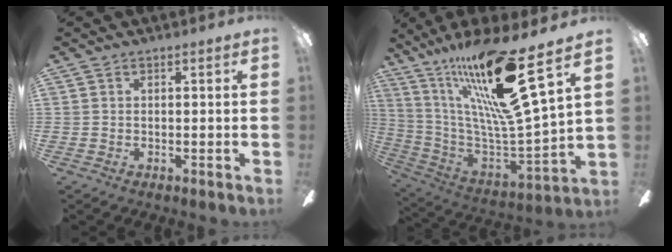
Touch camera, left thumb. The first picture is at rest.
{"total": 26.3, "force": [16.4, 4.2, 20.2], "torque": [-0.371, -0.101, 0.258]}